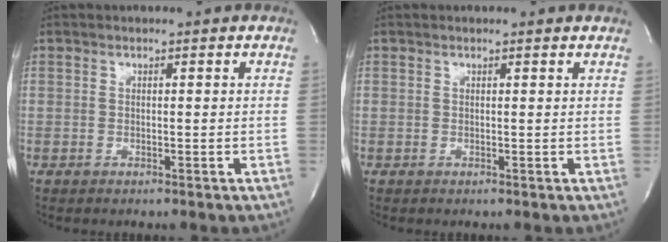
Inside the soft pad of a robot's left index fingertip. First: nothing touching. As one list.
[{"total": 0.7, "force": [0.7, -0.1, 0.2], "torque": [-0.013, -0.003, 0.010]}]